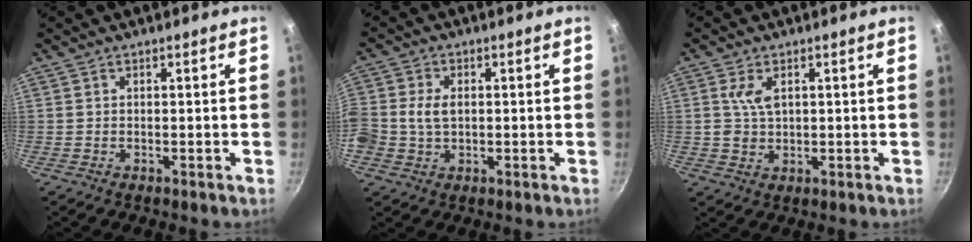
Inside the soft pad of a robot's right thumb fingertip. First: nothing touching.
{"total": 5.9, "force": [0.1, 4.5, 3.9], "torque": [-0.073, 0.011, -0.004]}
{"total": 4.3, "force": [1.2, 2.7, 3.0], "torque": [-0.055, -0.005, 0.025]}